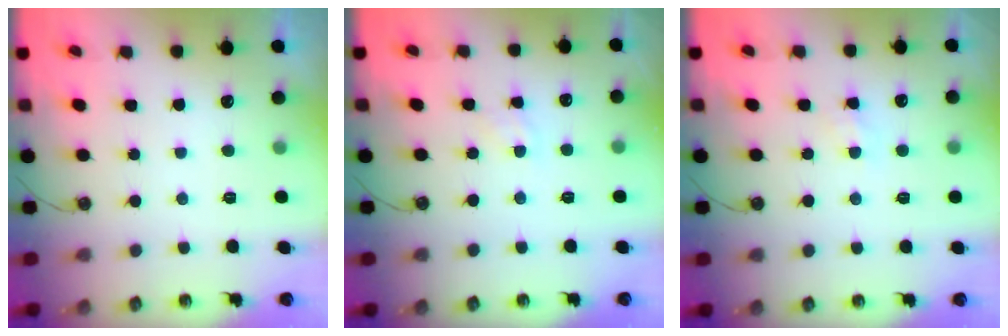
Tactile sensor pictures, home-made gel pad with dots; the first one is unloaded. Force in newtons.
{"total": 4.8, "press": 4.7, "slide": 0.7}
{"total": 5.9, "press": 5.8, "slide": 0.7}